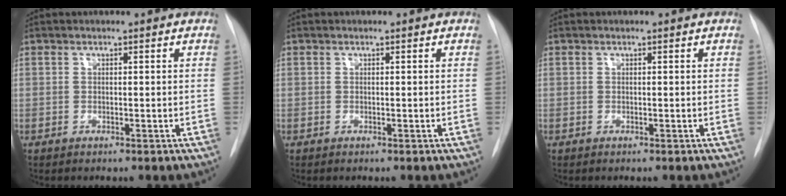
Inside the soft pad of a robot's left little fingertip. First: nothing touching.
{"total": 0.0}
{"total": 0.0}